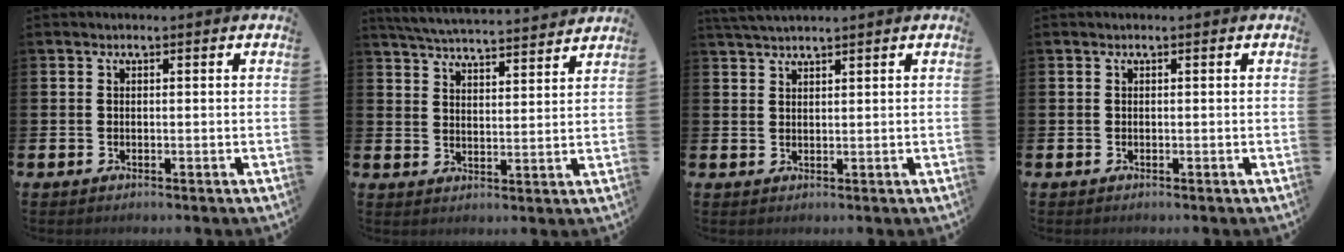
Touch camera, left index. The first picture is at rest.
{"total": 5.5, "force": [5.4, 0.1, 0.8], "torque": [-0.035, -0.038, 0.095]}
{"total": 2.4, "force": [2.3, 0.1, 0.5], "torque": [-0.017, -0.003, 0.043]}
{"total": 0.0}